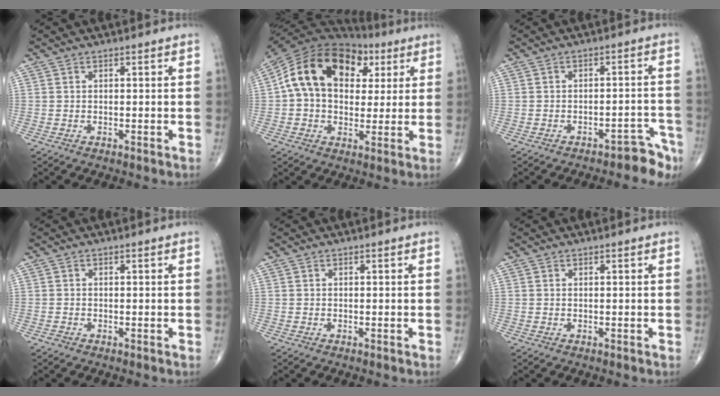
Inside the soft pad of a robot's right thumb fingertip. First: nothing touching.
{"total": 20.4, "force": [5.6, 13.9, 13.9], "torque": [-0.224, 0.027, 0.086]}
{"total": 5.6, "force": [-4.2, 2.5, 2.5], "torque": [-0.011, 0.052, -0.053]}
{"total": 0.6, "force": [-0.3, 0.4, 0.1], "torque": [0.000, 0.001, -0.010]}
{"total": 0.0}
{"total": 0.0}